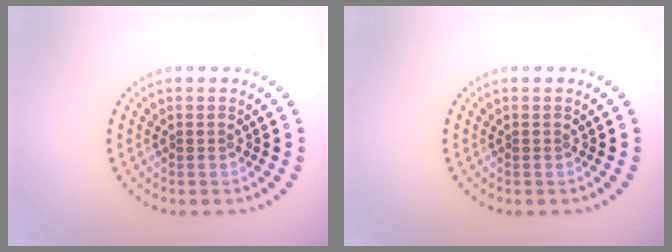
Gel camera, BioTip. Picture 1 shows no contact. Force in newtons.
{"total": 0.0}